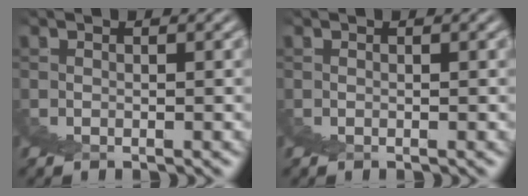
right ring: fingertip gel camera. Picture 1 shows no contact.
{"total": 0.0}